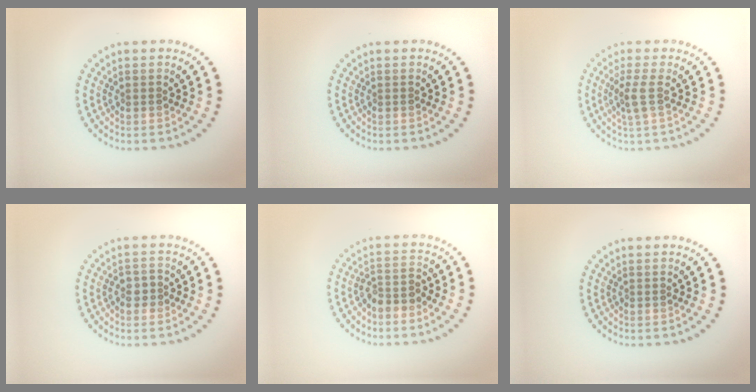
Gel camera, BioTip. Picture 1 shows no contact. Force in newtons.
{"total": 0.0}
{"total": 2.1, "press": 1.6, "slide": 1.3}
{"total": 1.3, "press": 1.3, "slide": 0.3}
{"total": 2.2, "press": 1.7, "slide": 1.4}
{"total": 0.0}